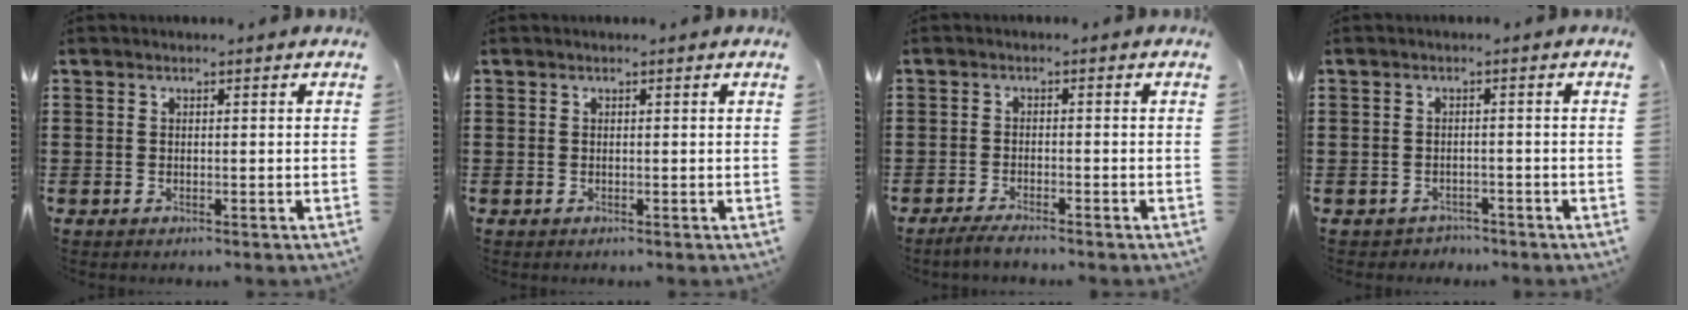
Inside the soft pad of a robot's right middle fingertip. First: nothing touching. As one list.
[{"total": 0.0}, {"total": 2.2, "force": [-2.1, 0.0, 0.8], "torque": [-0.022, -0.001, -0.042]}, {"total": 1.4, "force": [-1.3, 0.5, -0.2], "torque": [-0.004, 0.000, -0.030]}]